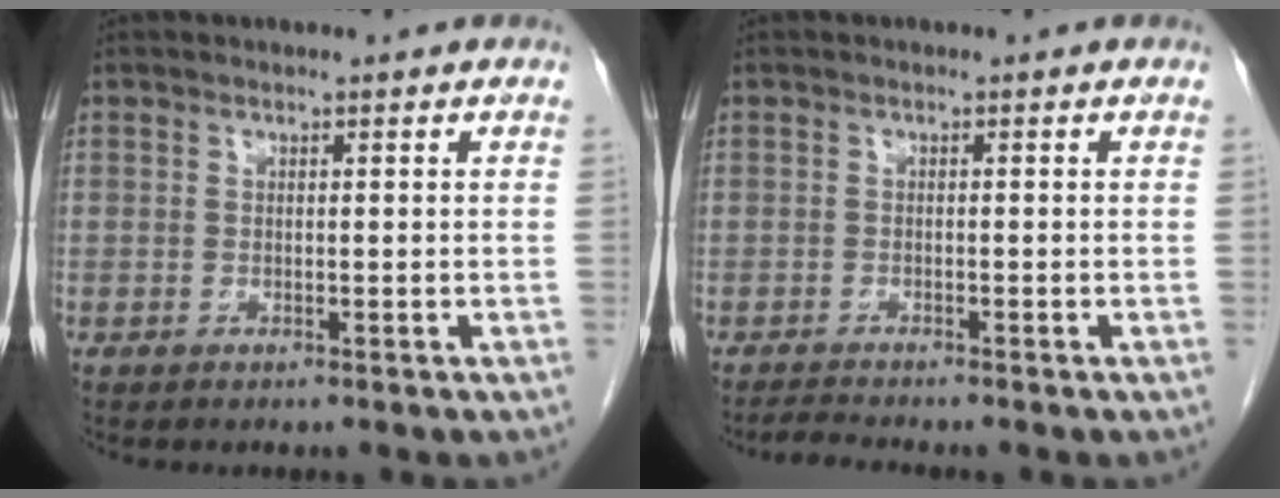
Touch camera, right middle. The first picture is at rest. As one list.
[{"total": 2.2, "force": [-2.1, -0.5, 0.4], "torque": [-0.015, -0.013, -0.039]}]